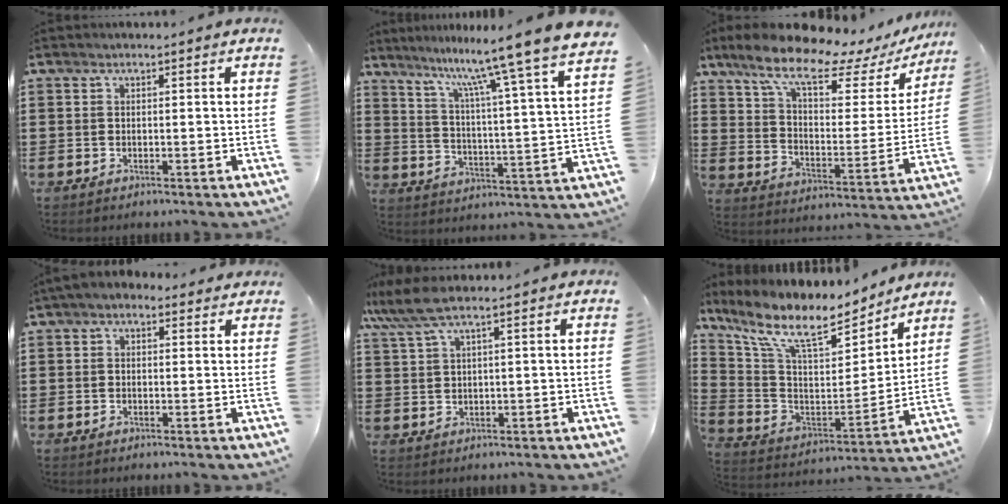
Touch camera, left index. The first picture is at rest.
{"total": 10.8, "force": [9.4, -2.1, 4.9], "torque": [-0.116, -0.081, 0.145]}
{"total": 12.5, "force": [9.6, 2.9, 7.4], "torque": [-0.163, -0.054, 0.163]}
{"total": 2.1, "force": [0.8, 1.7, 0.9], "torque": [-0.024, 0.011, 0.014]}
{"total": 5.9, "force": [4.3, 0.7, 4.0], "torque": [-0.097, -0.005, 0.074]}
{"total": 11.5, "force": [8.8, 3.0, 6.7], "torque": [-0.159, -0.054, 0.149]}